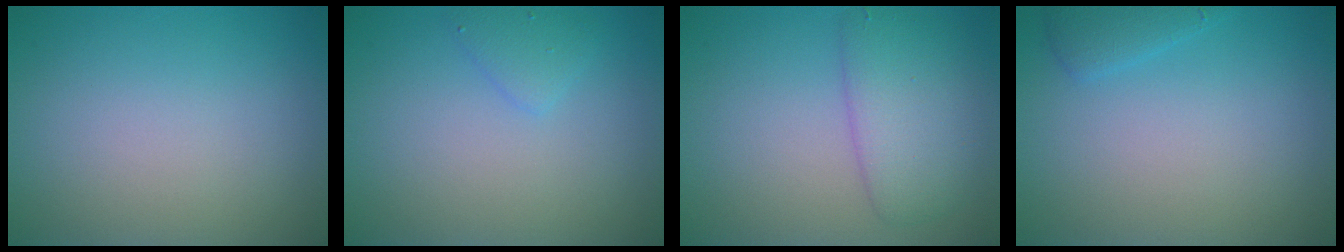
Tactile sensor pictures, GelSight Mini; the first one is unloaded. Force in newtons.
{"total": 1.4, "press": 1.4, "slide": 0.1}
{"total": 4.2, "press": 4.2, "slide": 0.1}
{"total": 1.4, "press": 1.4, "slide": 0.1}